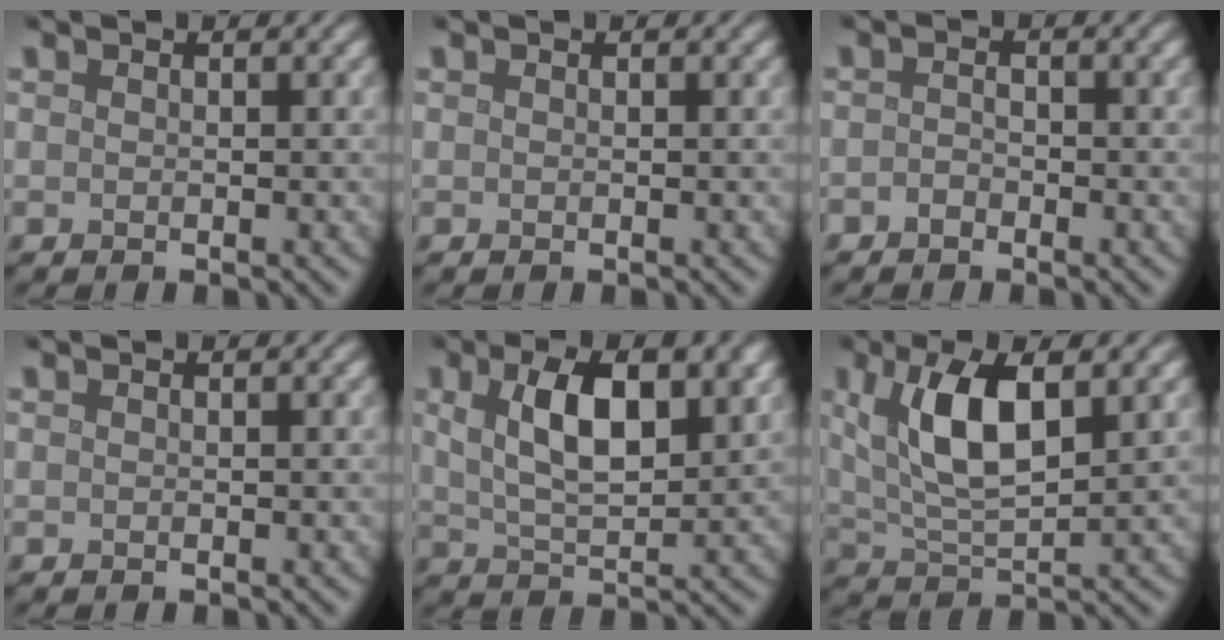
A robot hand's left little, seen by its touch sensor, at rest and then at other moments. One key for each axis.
{"total": 0.0}
{"total": 1.1, "fx": -0.9, "fy": 0.5, "fz": 0.3, "tx": -0.010, "ty": 0.002, "tz": -0.018}
{"total": 0.0}
{"total": 7.6, "fx": 2.4, "fy": 3.5, "fz": 6.3, "tx": -0.112, "ty": 0.007, "tz": 0.043}
{"total": 7.2, "fx": 2.3, "fy": 2.8, "fz": 6.2, "tx": -0.121, "ty": 0.005, "tz": 0.046}